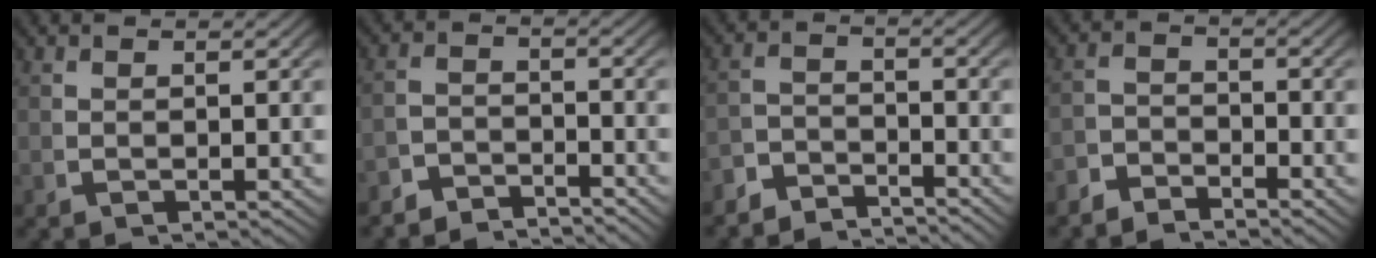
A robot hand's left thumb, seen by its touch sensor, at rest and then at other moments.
{"total": 3.8, "force": [-3.7, 0.7, 0.0], "torque": [0.011, -0.012, -0.068]}
{"total": 3.9, "force": [-3.8, 0.8, 0.2], "torque": [0.007, -0.012, -0.070]}
{"total": 2.7, "force": [-2.6, 0.8, 0.0], "torque": [0.014, -0.007, -0.054]}